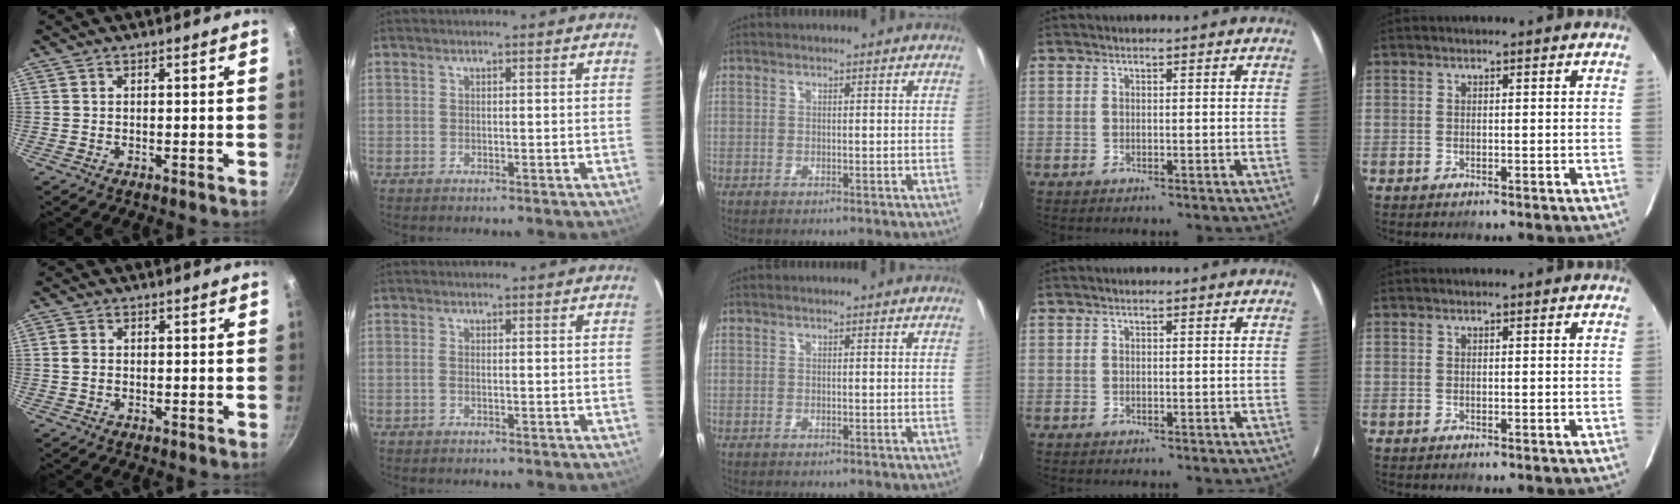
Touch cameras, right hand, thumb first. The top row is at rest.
{"thumb": {"total": 1.3, "force": [-0.1, 1.1, 0.8], "torque": [-0.017, 0.003, -0.004]}, "index": {"total": 0.9, "force": [-0.1, 0.1, 0.9], "torque": [-0.020, 0.001, -0.005]}}